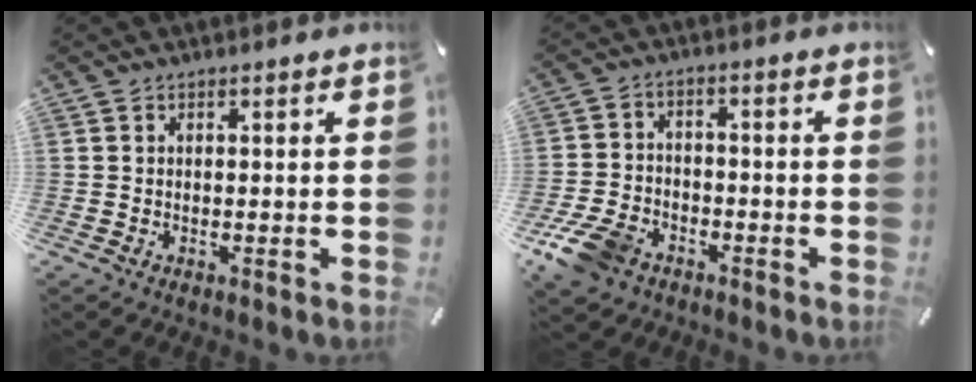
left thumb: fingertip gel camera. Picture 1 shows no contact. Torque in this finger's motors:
{"motor_torque": [-0.29, 1.66, 0.33, 0.24, 0.19]}